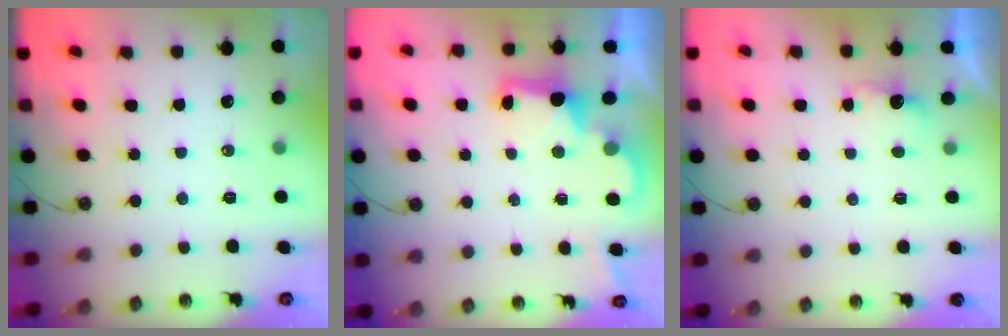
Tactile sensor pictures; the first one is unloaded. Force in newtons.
{"total": 3.0, "press": 2.9, "slide": 0.6}
{"total": 2.5, "press": 2.3, "slide": 0.9}